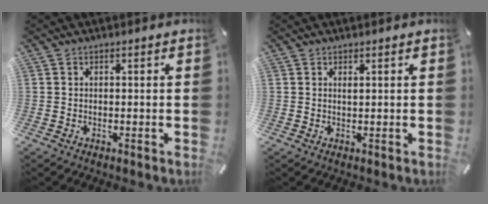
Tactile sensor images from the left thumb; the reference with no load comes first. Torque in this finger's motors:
{"motor_torque": [0.04, 0.02, -0.07, 0.02, 0.02]}